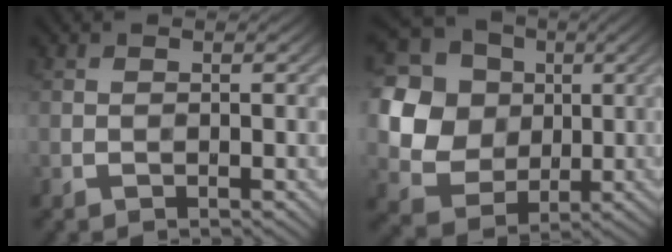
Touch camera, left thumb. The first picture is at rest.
{"total": 14.7, "force": [2.9, 12.9, 6.5], "torque": [-0.243, 0.033, 0.055]}